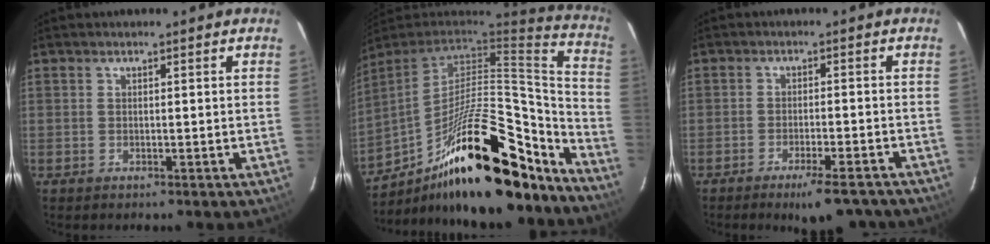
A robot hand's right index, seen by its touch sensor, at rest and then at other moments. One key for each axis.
{"total": 30.9, "fx": -20.7, "fy": 10.0, "fz": 20.7, "tx": -0.309, "ty": -0.005, "tz": -0.320}
{"total": 8.5, "fx": -7.0, "fy": 2.0, "fz": 4.5, "tx": -0.078, "ty": -0.009, "tz": -0.096}